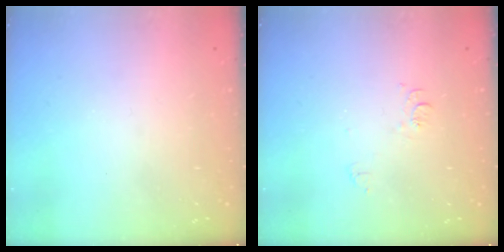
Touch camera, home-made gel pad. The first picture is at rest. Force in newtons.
{"total": 6.9, "press": 6.9, "slide": 0.7}